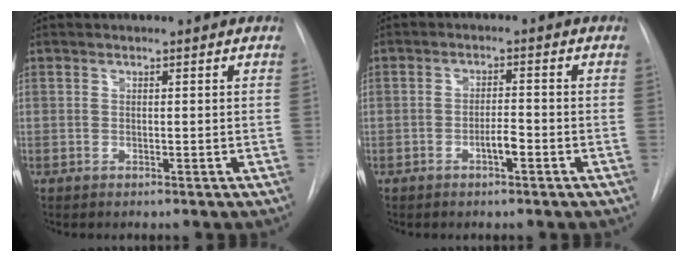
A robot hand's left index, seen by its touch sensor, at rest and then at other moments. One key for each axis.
{"total": 2.6, "fx": -1.2, "fy": 0.5, "fz": 2.2, "tx": -0.037, "ty": 0.002, "tz": -0.021}